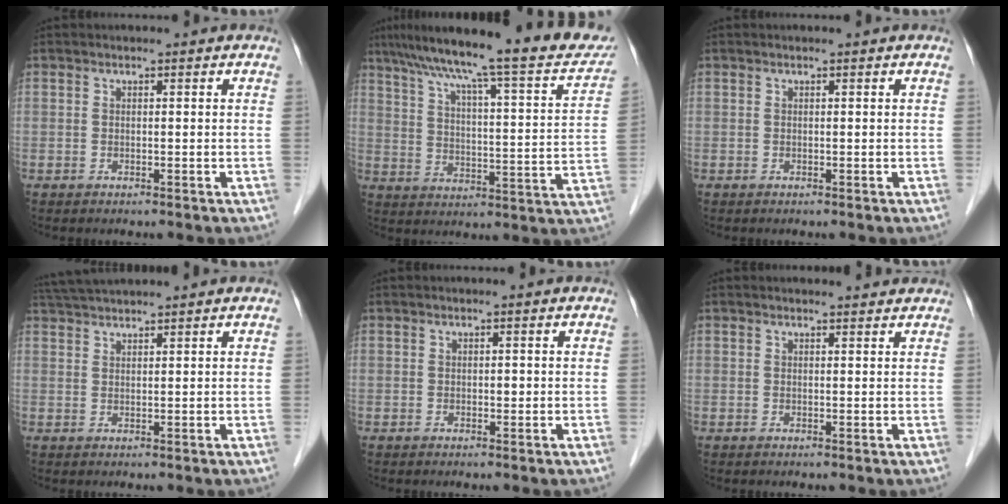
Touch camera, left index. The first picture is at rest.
{"total": 24.5, "force": [20.3, 2.6, 13.5], "torque": [-0.211, -0.002, 0.272]}
{"total": 0.0}
{"total": 5.3, "force": [4.9, -0.7, 1.8], "torque": [-0.035, 0.032, 0.094]}
{"total": 0.5, "force": [0.1, 0.3, 0.4], "torque": [-0.005, 0.001, 0.000]}
{"total": 2.8, "force": [2.8, 0.2, 0.4], "torque": [-0.012, 0.006, 0.029]}